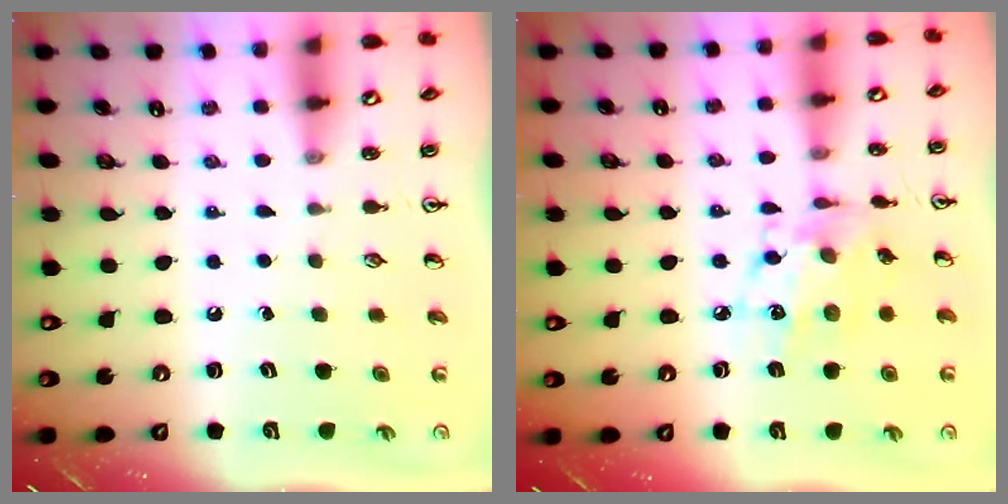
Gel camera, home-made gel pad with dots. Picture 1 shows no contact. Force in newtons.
{"total": 11.0, "press": 11.0, "slide": 0.6}